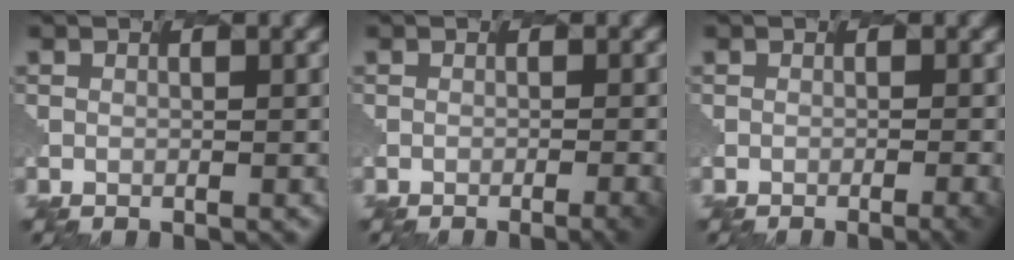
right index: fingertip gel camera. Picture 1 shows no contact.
{"total": 3.0, "force": [-1.3, 1.0, 2.5], "torque": [-0.019, 0.005, -0.015]}
{"total": 2.6, "force": [-1.2, 0.8, 2.1], "torque": [-0.018, 0.004, -0.015]}